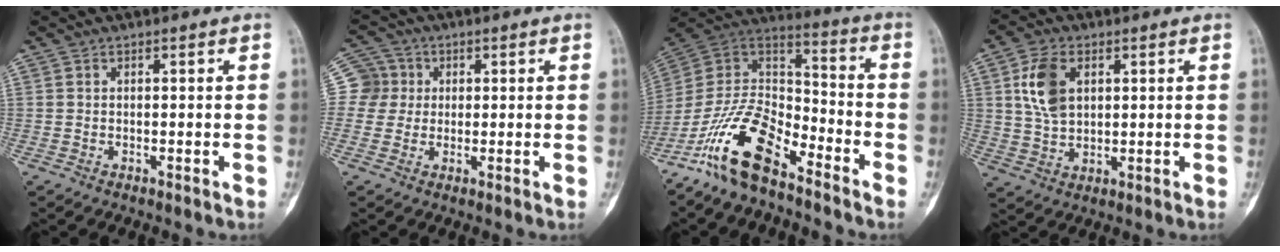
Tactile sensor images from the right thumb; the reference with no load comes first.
{"total": 5.7, "force": [0.7, 5.7, 0.2], "torque": [0.027, 0.009, 0.005]}
{"total": 16.2, "force": [-10.9, 6.6, 10.0], "torque": [-0.170, 0.083, -0.211]}
{"total": 8.7, "force": [2.6, 5.5, 6.3], "torque": [-0.118, -0.005, 0.055]}